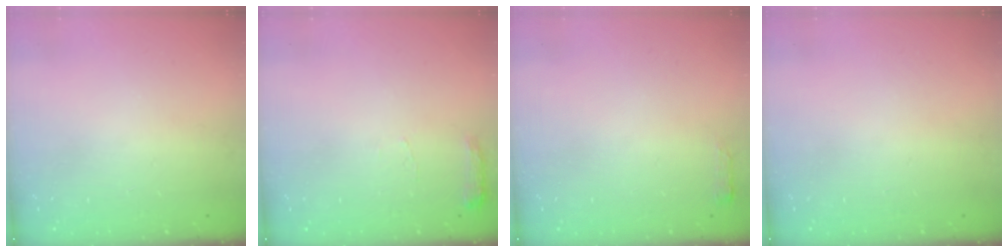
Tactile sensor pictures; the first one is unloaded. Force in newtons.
{"total": 5.6, "press": 5.6, "slide": 0.7}
{"total": 2.7, "press": 2.6, "slide": 0.5}
{"total": 0.0}